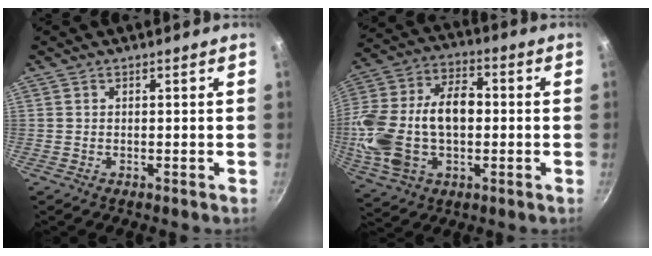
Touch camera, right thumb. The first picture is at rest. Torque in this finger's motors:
{"motor_torque": [2.36, 2.65, 1.86, -0.27, 0.32]}